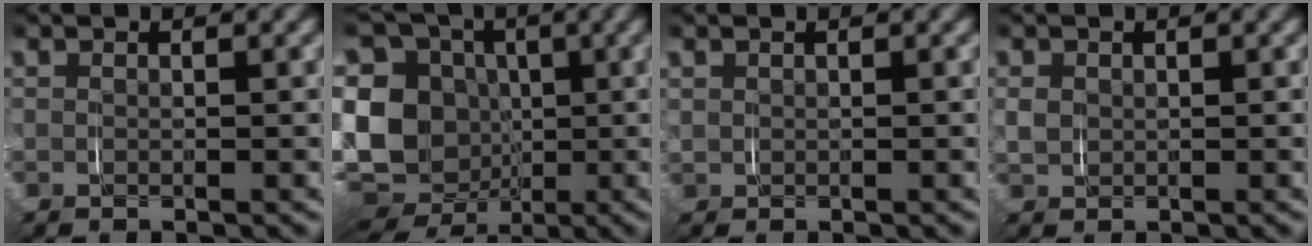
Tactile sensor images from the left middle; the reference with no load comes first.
{"total": 15.9, "force": [-2.4, 13.8, 7.6], "torque": [-0.188, -0.063, -0.030]}
{"total": 1.2, "force": [0.4, 1.1, 0.3], "torque": [-0.018, 0.003, 0.007]}
{"total": 1.6, "force": [0.2, 1.5, 0.7], "torque": [-0.028, -0.003, 0.009]}